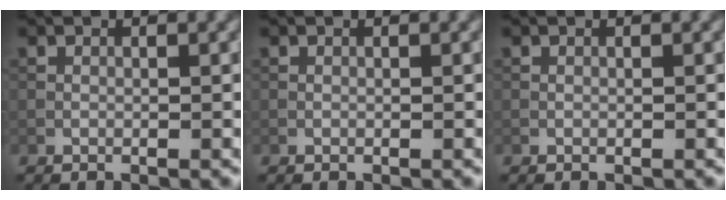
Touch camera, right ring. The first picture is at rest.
{"total": 0.0}
{"total": 0.0}